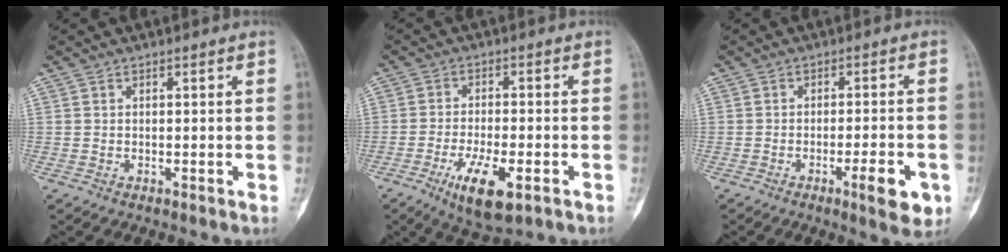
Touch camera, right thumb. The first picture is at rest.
{"total": 9.9, "force": [-4.5, 3.4, 8.1], "torque": [-0.141, 0.001, -0.069]}
{"total": 7.1, "force": [-3.0, 1.6, 6.3], "torque": [-0.082, 0.005, -0.037]}